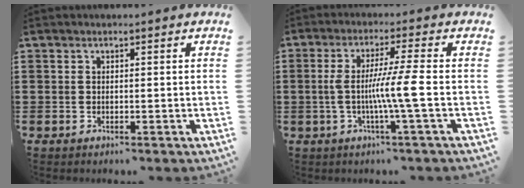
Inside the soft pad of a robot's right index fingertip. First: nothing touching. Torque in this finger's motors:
{"motor_torque": [1.50, -0.63, 0.60, 0.21]}